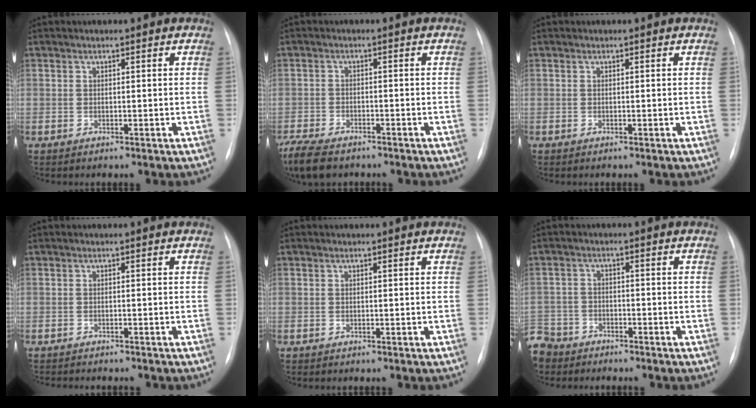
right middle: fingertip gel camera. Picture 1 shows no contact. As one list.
[{"total": 10.9, "force": [-8.2, 4.7, 5.5], "torque": [-0.124, -0.016, -0.129]}, {"total": 0.0}, {"total": 5.5, "force": [-4.9, 1.3, 2.2], "torque": [-0.025, -0.005, -0.060]}, {"total": 0.0}, {"total": 8.8, "force": [-6.8, 5.4, 1.2], "torque": [-0.050, -0.005, -0.128]}]